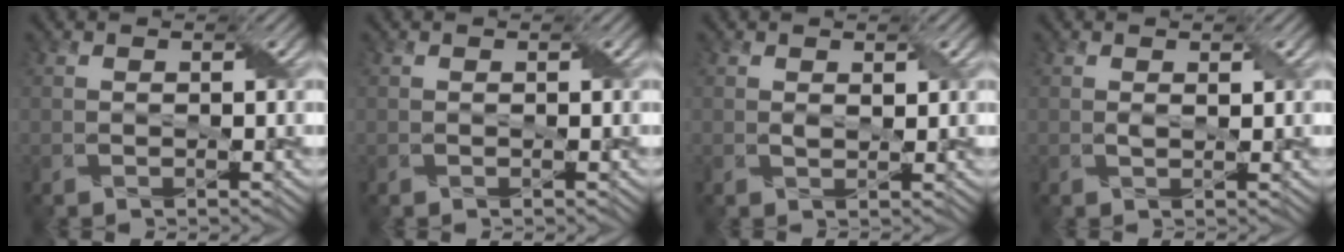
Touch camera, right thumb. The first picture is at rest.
{"total": 0.0}
{"total": 1.1, "force": [0.5, 0.6, 0.8], "torque": [-0.018, -0.003, 0.012]}
{"total": 0.8, "force": [0.3, 0.4, 0.7], "torque": [-0.015, -0.002, 0.005]}